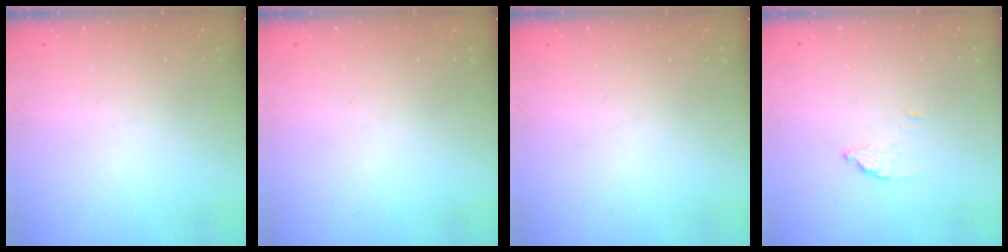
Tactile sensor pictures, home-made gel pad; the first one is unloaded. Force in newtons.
{"total": 0.0}
{"total": 0.0}
{"total": 2.2, "press": 2.2, "slide": 0.2}